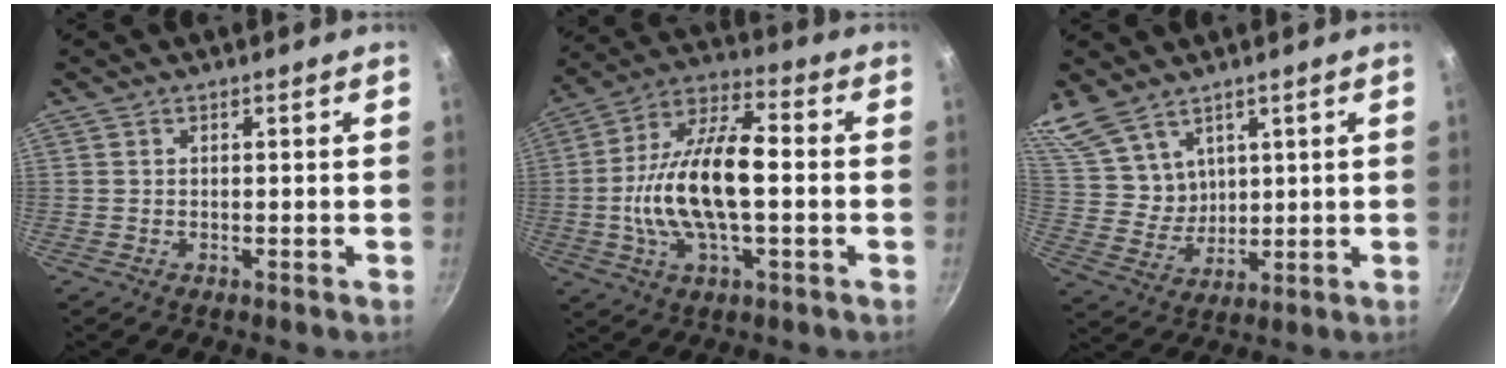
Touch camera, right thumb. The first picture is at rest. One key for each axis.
{"total": 17.8, "fx": -1.3, "fy": 7.9, "fz": 15.9, "tx": -0.286, "ty": 0.033, "tz": -0.036}
{"total": 11.5, "fx": 8.3, "fy": 6.7, "fz": 4.3, "tx": -0.068, "ty": -0.030, "tz": 0.184}